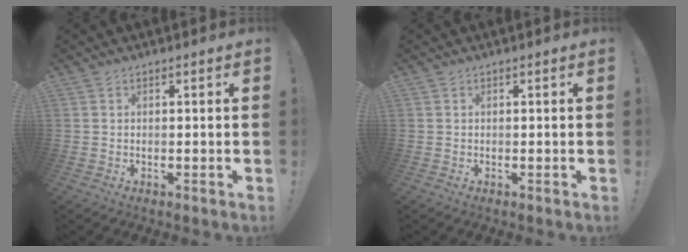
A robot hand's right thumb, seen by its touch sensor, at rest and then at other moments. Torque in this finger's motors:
{"motor_torque": [0.00, 0.00, 0.02, -0.02, 0.00]}